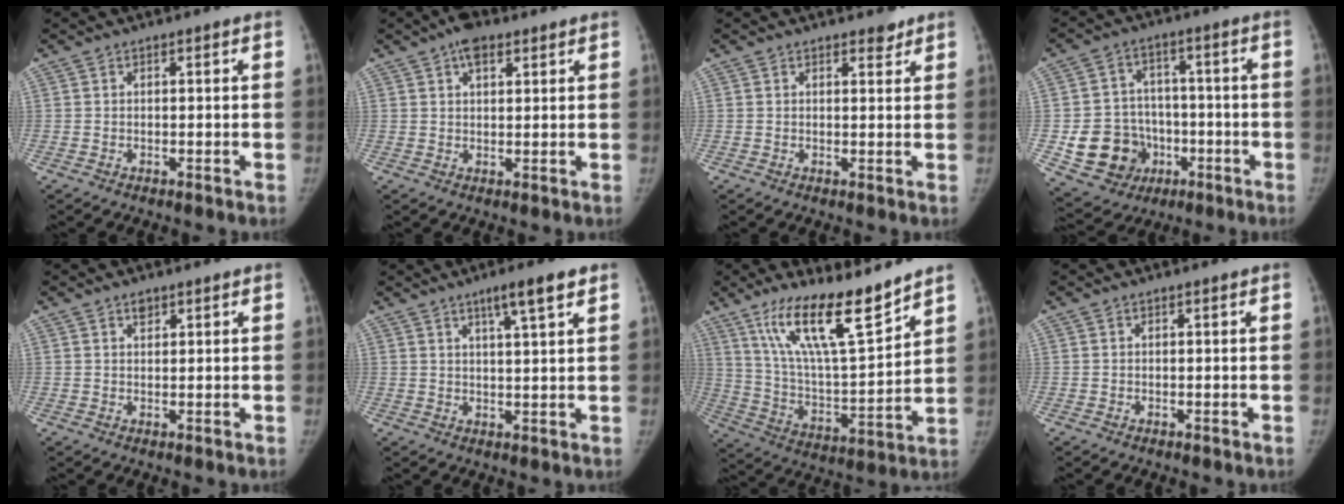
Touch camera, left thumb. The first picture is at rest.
{"total": 5.0, "force": [2.9, 2.6, 3.1], "torque": [-0.036, -0.004, 0.042]}
{"total": 1.9, "force": [1.5, 0.9, 0.6], "torque": [0.005, -0.011, 0.018]}
{"total": 13.3, "force": [-3.5, 11.8, 5.0], "torque": [-0.062, 0.026, -0.043]}
{"total": 1.6, "force": [1.1, 0.9, 0.8], "torque": [-0.005, -0.005, 0.016]}
{"total": 6.1, "force": [3.7, 0.5, 4.8], "torque": [-0.076, -0.016, 0.061]}
{"total": 17.9, "force": [12.6, 3.8, 12.0], "torque": [-0.186, -0.074, 0.235]}
{"total": 0.0}